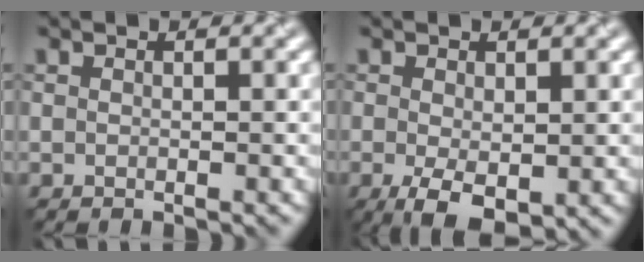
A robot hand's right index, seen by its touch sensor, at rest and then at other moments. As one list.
[{"total": 4.2, "force": [-1.0, 2.0, 3.5], "torque": [-0.069, -0.013, -0.014]}]